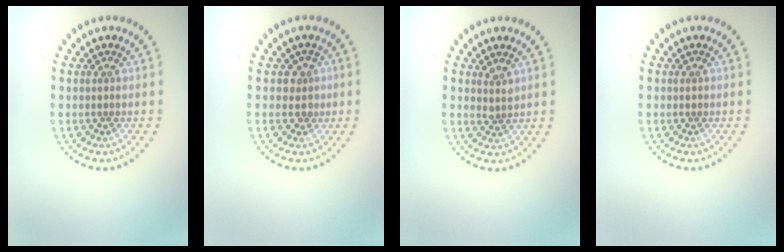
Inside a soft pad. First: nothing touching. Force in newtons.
{"total": 1.4, "press": 1.3, "slide": 0.7}
{"total": 1.2, "press": 1.1, "slide": 0.5}
{"total": 0.5, "press": 0.5, "slide": 0.2}